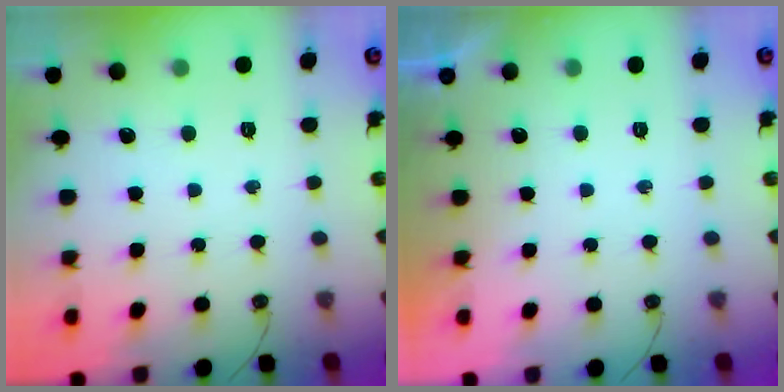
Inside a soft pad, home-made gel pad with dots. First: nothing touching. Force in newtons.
{"total": 0.0}